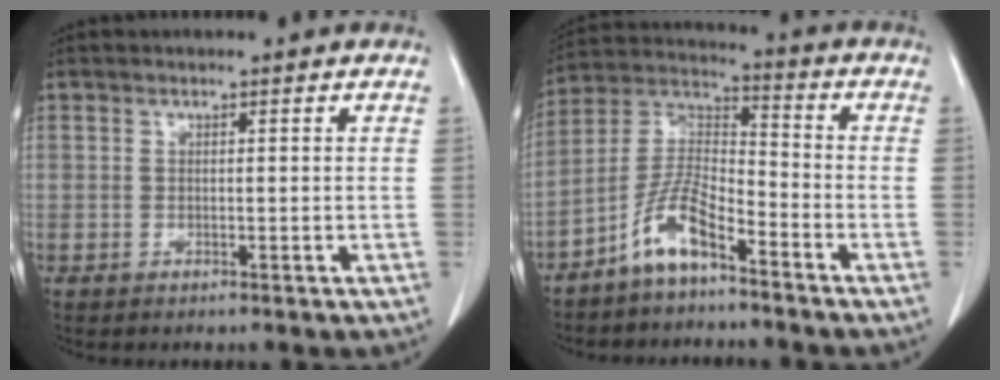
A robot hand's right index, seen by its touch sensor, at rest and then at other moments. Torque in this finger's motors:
{"motor_torque": [1.27, -0.87, 0.30, 0.16]}